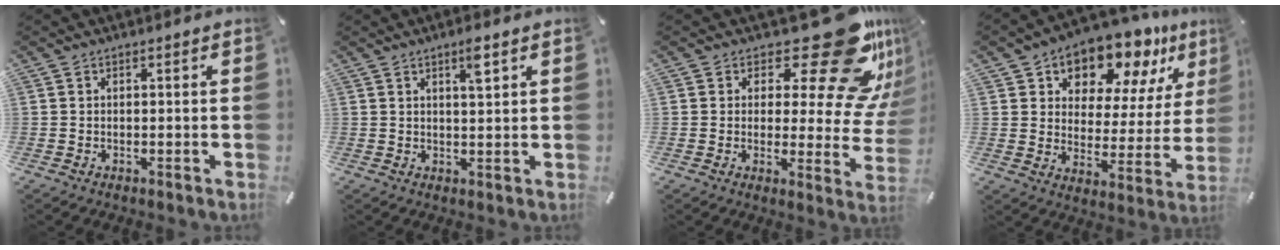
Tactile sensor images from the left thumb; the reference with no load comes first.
{"total": 3.9, "force": [2.3, 0.6, 3.1], "torque": [-0.060, -0.001, 0.036]}
{"total": 22.9, "force": [13.9, 8.8, 16.0], "torque": [-0.201, -0.097, 0.225]}
{"total": 12.6, "force": [10.7, 6.0, 2.8], "torque": [-0.052, -0.098, 0.190]}